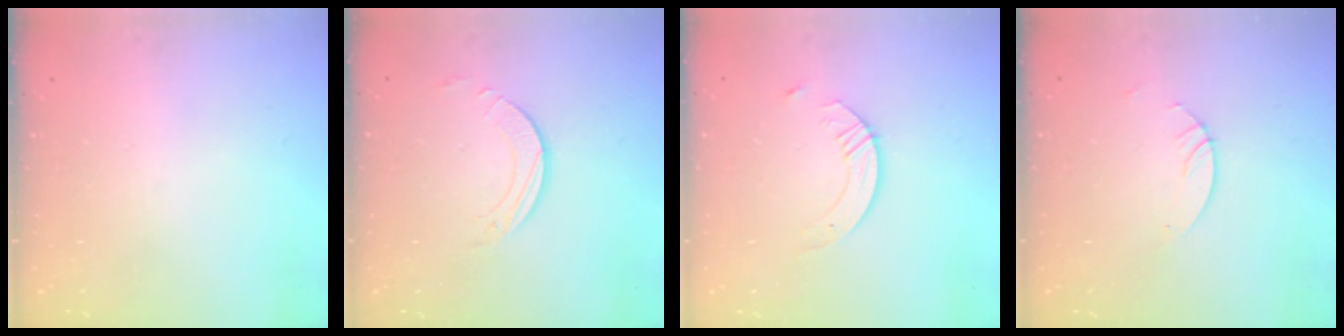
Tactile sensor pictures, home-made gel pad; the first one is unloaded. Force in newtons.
{"total": 1.9, "press": 1.9, "slide": 0.1}
{"total": 5.4, "press": 5.4, "slide": 0.5}
{"total": 2.4, "press": 2.4, "slide": 0.2}